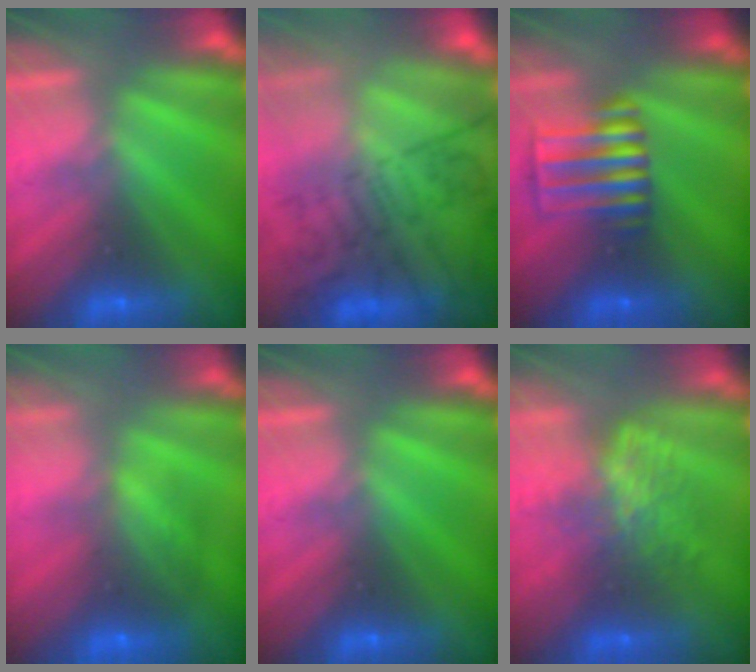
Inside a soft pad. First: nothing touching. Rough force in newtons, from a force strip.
{"total": 8.9}
{"total": 7.5}
{"total": 7.0}
{"total": 0.0}
{"total": 10.4}